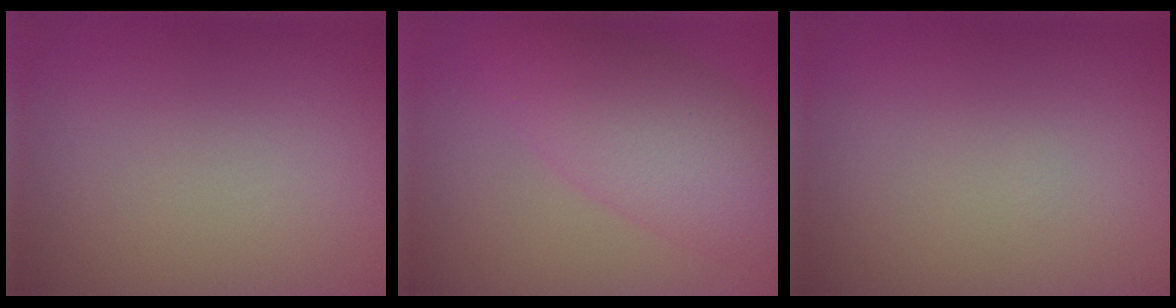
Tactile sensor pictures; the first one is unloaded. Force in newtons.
{"total": 7.0, "press": 7.0, "slide": 0.2}
{"total": 0.0}